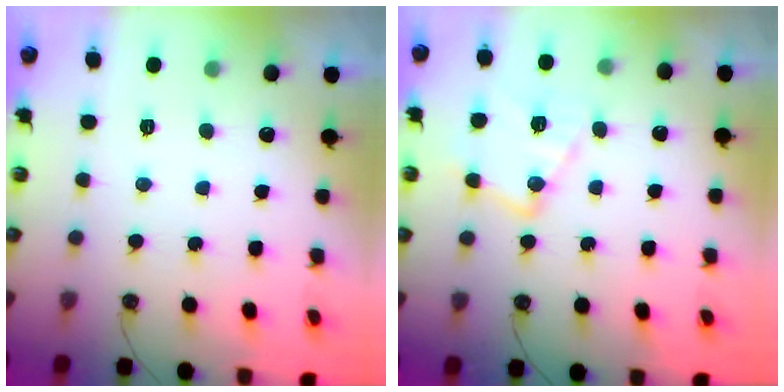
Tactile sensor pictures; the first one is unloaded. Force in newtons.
{"total": 14.2, "press": 14.2, "slide": 0.8}